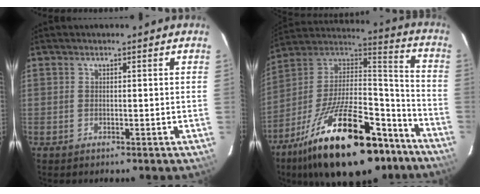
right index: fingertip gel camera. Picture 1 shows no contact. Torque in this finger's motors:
{"motor_torque": [1.68, -0.46, 1.05, 0.21]}